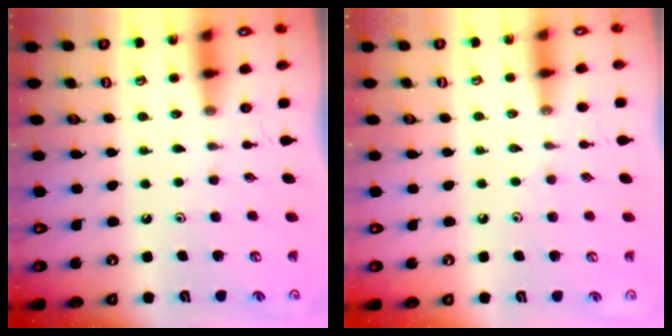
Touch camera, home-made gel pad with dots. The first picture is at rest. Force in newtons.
{"total": 4.3, "press": 4.3, "slide": 0.8}